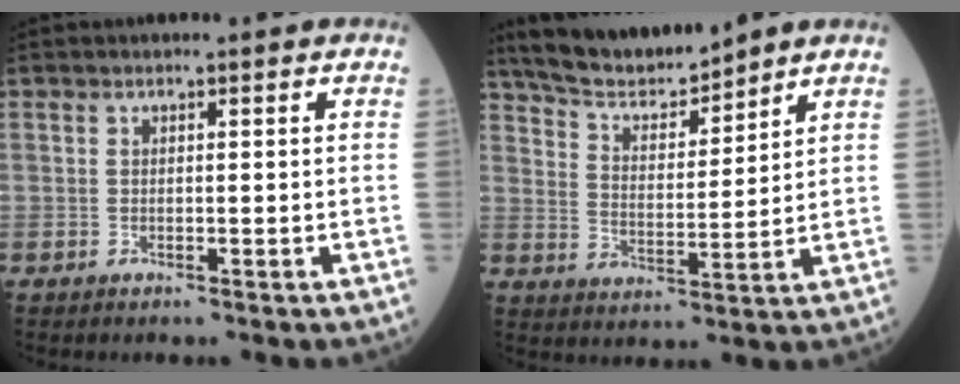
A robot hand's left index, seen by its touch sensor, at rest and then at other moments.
{"total": 10.5, "force": [9.8, 1.2, 3.5], "torque": [-0.067, 0.008, 0.184]}